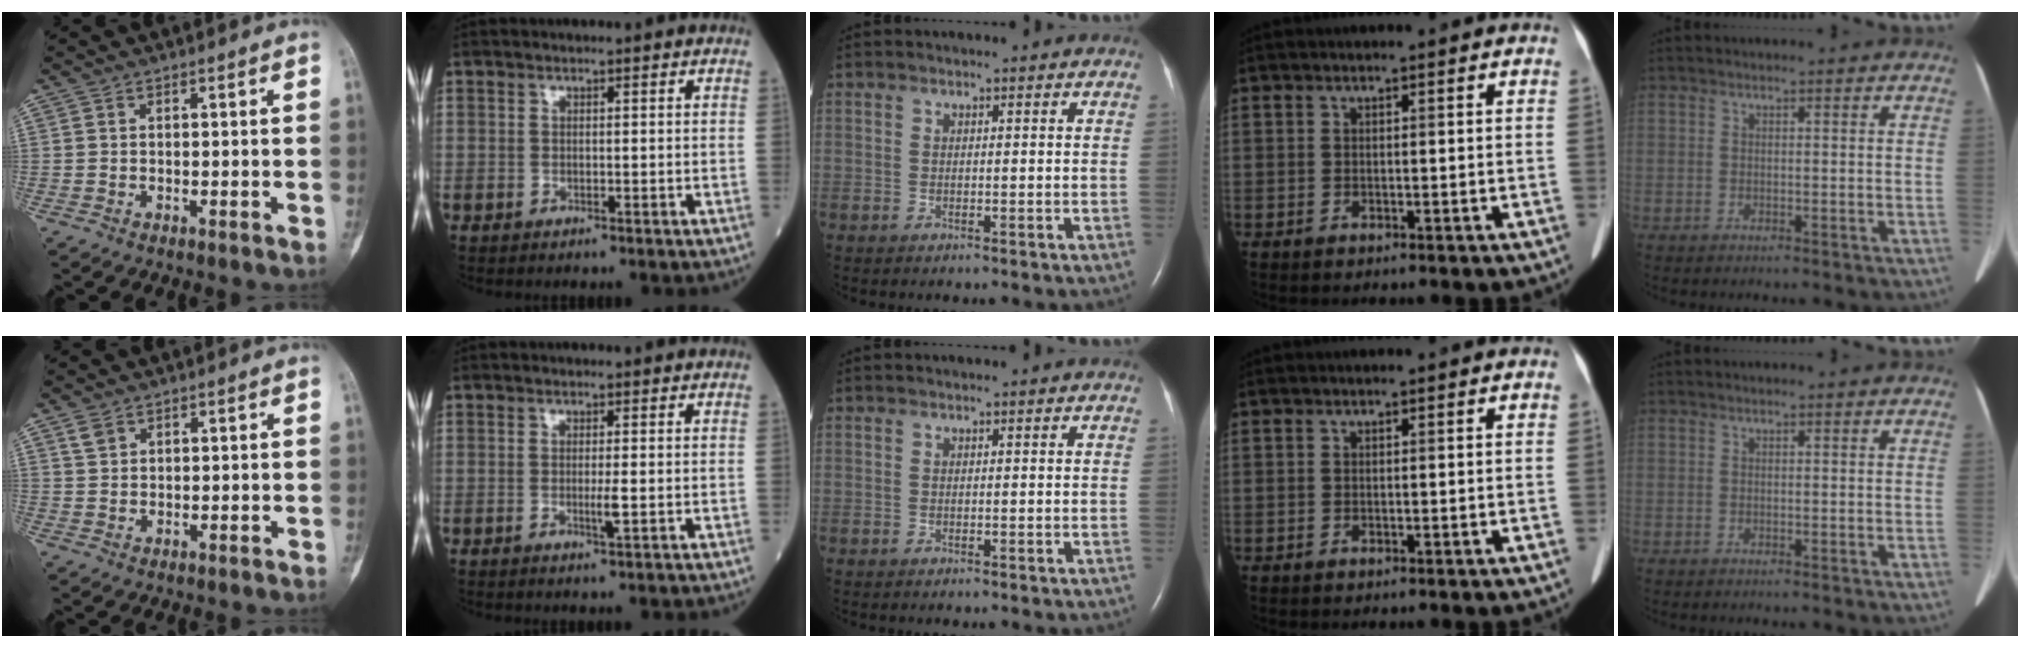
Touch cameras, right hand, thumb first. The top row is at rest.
{"thumb": {"total": 2.1, "force": [1.3, 1.4, 0.9], "torque": [-0.012, 0.000, 0.028]}, "index": {"total": 1.9, "force": [-0.4, -0.2, 1.9], "torque": [-0.035, -0.005, -0.006]}}